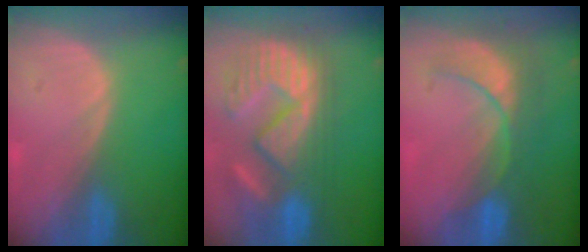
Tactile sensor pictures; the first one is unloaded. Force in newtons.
{"total": 12.3, "press": 11.6, "slide": 4.0}
{"total": 8.6, "press": 7.7, "slide": 3.7}